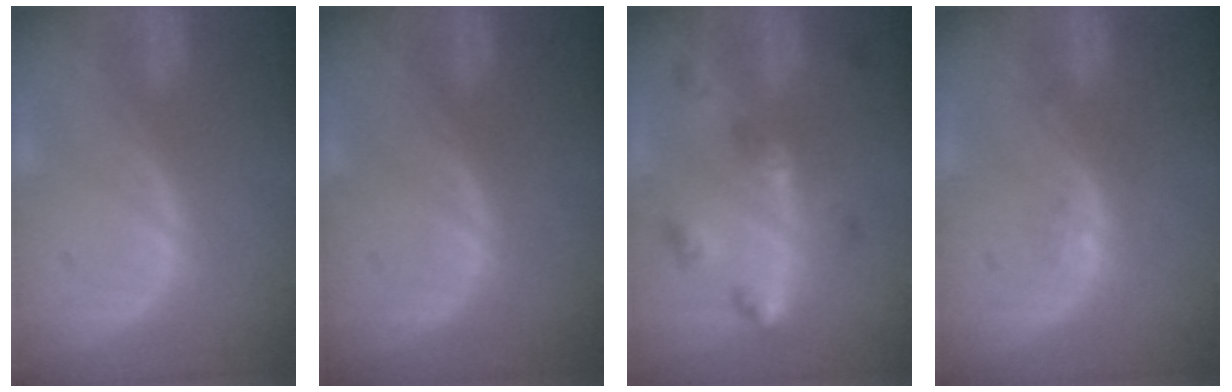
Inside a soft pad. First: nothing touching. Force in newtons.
{"total": 0.0}
{"total": 6.3, "press": 5.7, "slide": 2.7}
{"total": 1.2, "press": 1.2, "slide": 0.1}